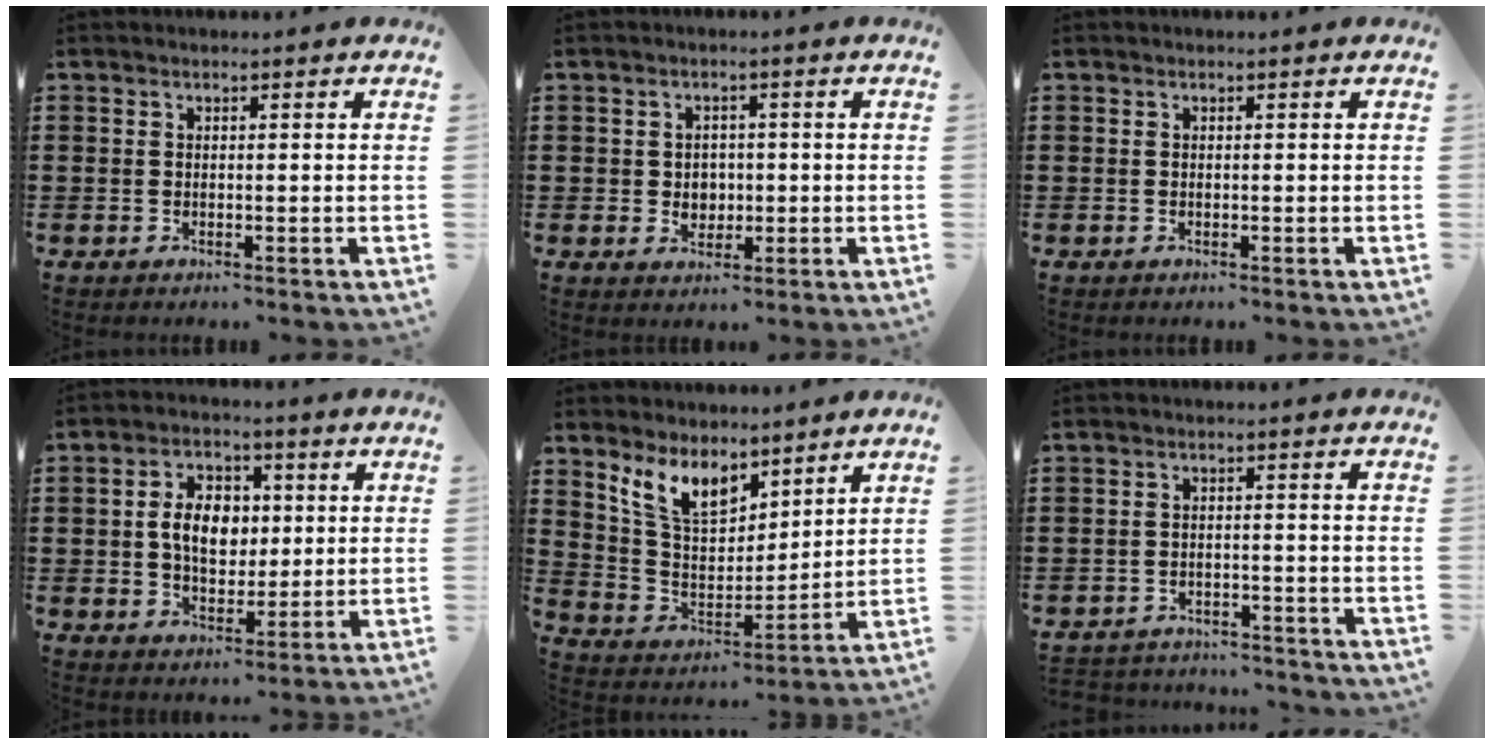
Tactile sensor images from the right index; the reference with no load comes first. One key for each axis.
{"total": 2.8, "fx": 0.0, "fy": 2.6, "fz": 0.9, "tx": -0.020, "ty": 0.006, "tz": -0.005}
{"total": 0.0}
{"total": 7.1, "fx": 0.6, "fy": 5.0, "fz": 5.0, "tx": -0.102, "ty": 0.009, "tz": 0.002}
{"total": 8.6, "fx": 6.4, "fy": 4.2, "fz": 4.1, "tx": -0.109, "ty": -0.016, "tz": 0.122}
{"total": 3.0, "fx": -2.9, "fy": 0.3, "fz": 0.0, "tx": -0.007, "ty": -0.001, "tz": -0.063}